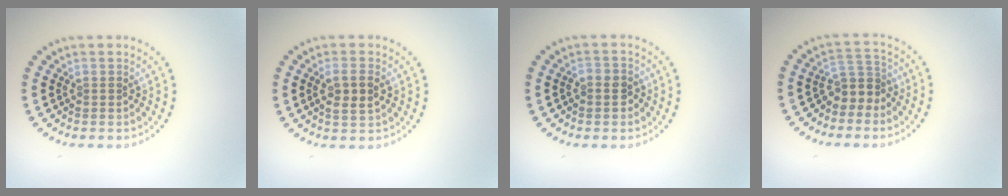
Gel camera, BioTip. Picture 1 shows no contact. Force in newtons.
{"total": 2.5, "press": 2.4, "slide": 0.7}
{"total": 1.3, "press": 1.3, "slide": 0.4}
{"total": 2.7, "press": 2.1, "slide": 1.8}